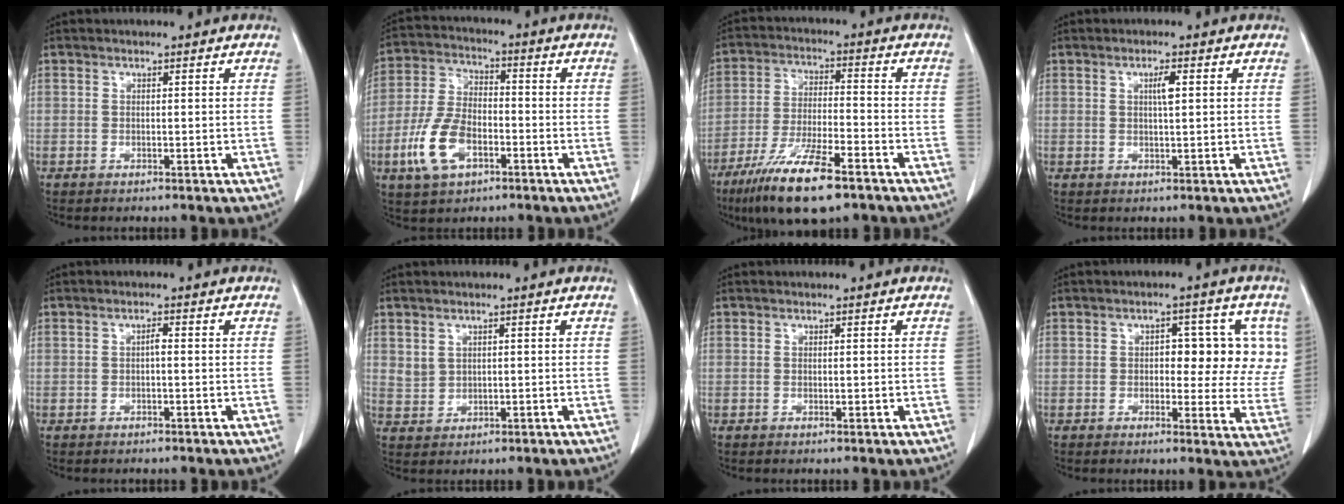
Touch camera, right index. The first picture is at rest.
{"total": 10.5, "force": [-4.2, 5.5, 7.9], "torque": [-0.184, 0.005, -0.078]}
{"total": 13.4, "force": [-8.7, 2.3, 9.9], "torque": [-0.188, -0.026, -0.152]}
{"total": 2.2, "force": [0.6, 0.2, 2.1], "torque": [-0.037, 0.001, 0.010]}
{"total": 1.0, "force": [-0.1, 0.2, 1.0], "torque": [-0.017, 0.002, -0.001]}
{"total": 2.3, "force": [1.3, 1.7, 0.7], "torque": [-0.012, -0.002, 0.033]}
{"total": 0.6, "force": [0.1, 0.3, 0.5], "torque": [-0.011, -0.002, 0.004]}
{"total": 9.1, "force": [2.1, 4.9, 7.4], "torque": [-0.067, 0.015, 0.024]}